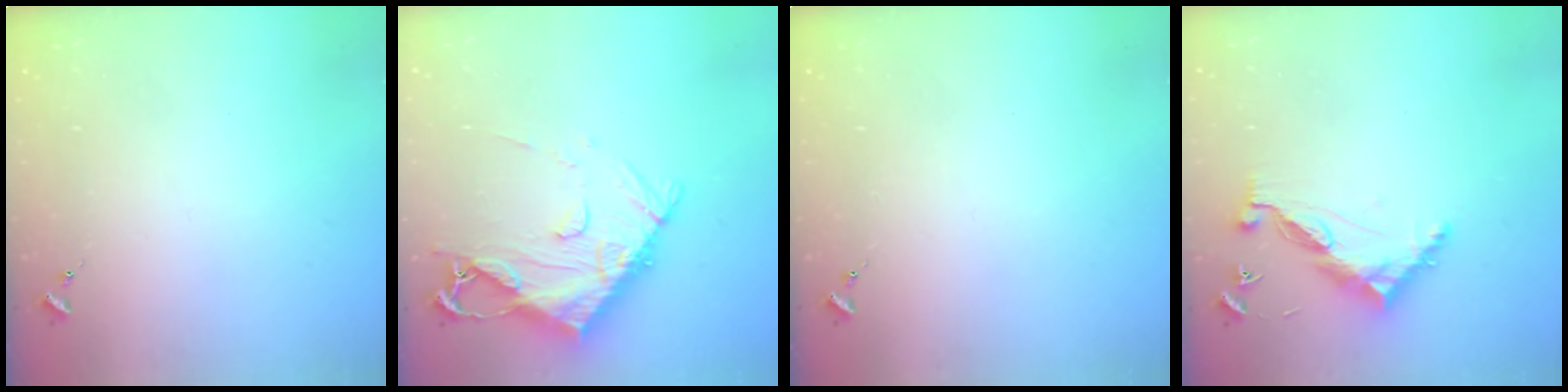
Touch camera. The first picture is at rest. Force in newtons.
{"total": 14.6, "press": 14.6, "slide": 1.5}
{"total": 0.0}
{"total": 9.0, "press": 9.0, "slide": 0.8}